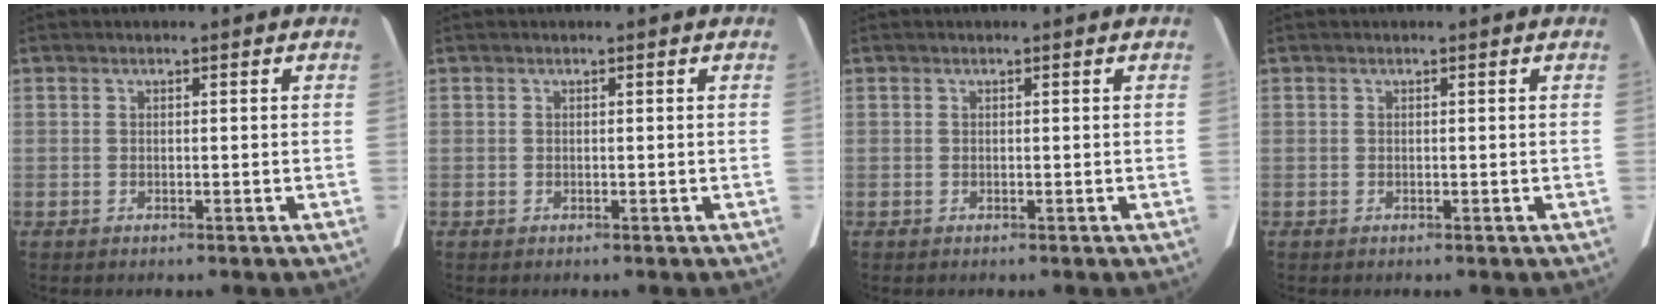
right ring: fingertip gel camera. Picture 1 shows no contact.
{"total": 0.0}
{"total": 0.0}
{"total": 0.0}